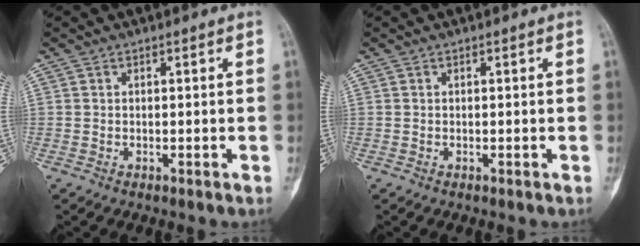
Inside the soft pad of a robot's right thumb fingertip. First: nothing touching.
{"total": 0.0}